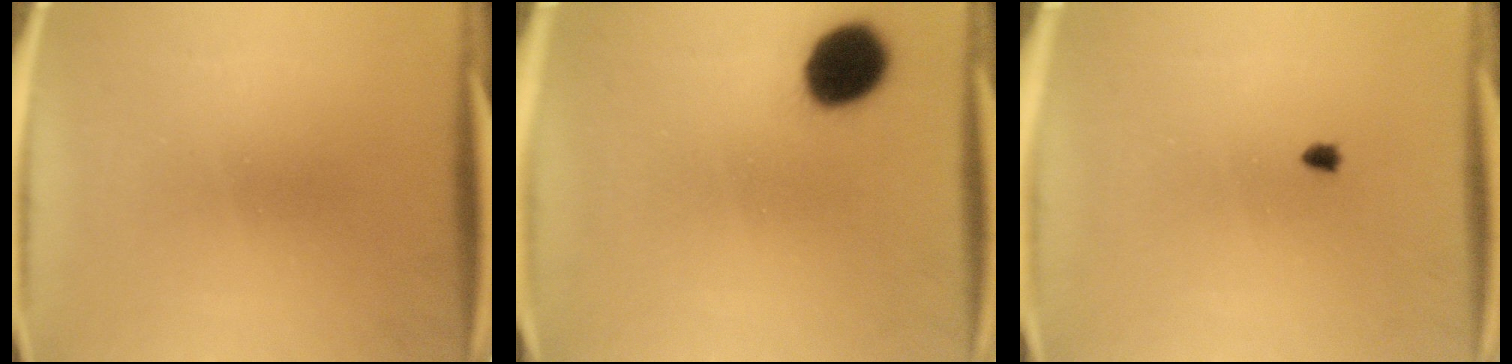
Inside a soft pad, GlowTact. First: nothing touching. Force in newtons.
{"total": 11.4}
{"total": 0.6}